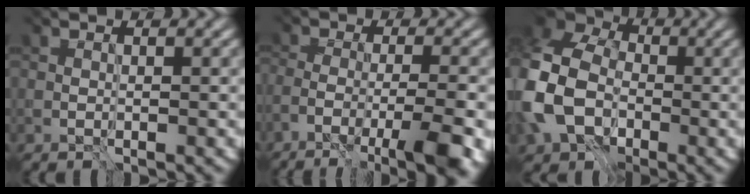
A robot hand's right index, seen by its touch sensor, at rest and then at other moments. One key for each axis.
{"total": 8.0, "fx": -5.1, "fy": 2.0, "fz": 5.9, "tx": -0.104, "ty": -0.017, "tz": -0.087}
{"total": 11.1, "fx": -1.7, "fy": 8.7, "fz": 6.7, "tx": -0.170, "ty": -0.019, "tz": -0.038}